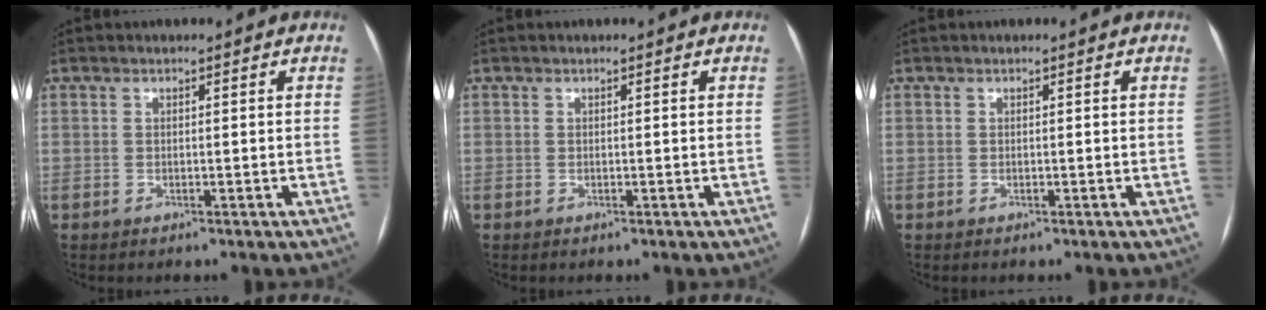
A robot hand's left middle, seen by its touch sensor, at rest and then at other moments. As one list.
[{"total": 0.0}, {"total": 0.0}]